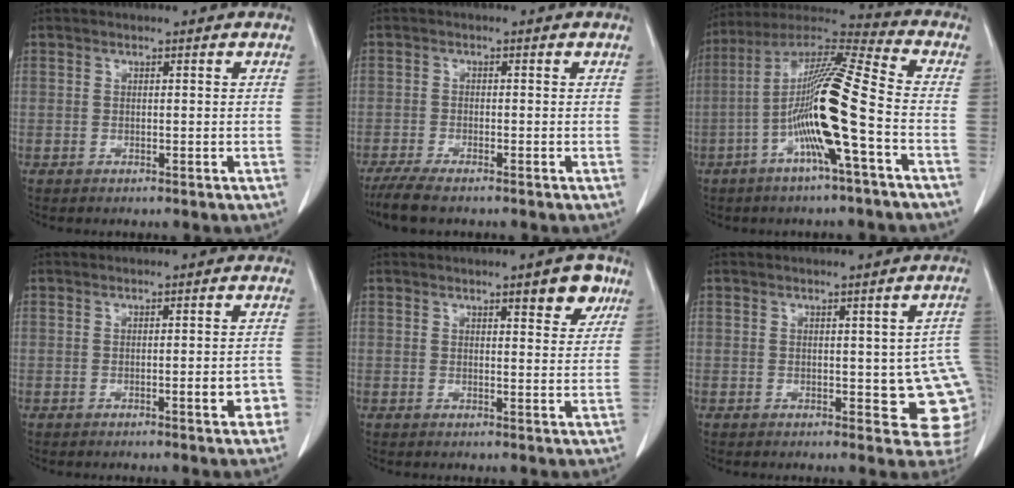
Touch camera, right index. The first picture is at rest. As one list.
[{"total": 4.6, "force": [-3.6, 0.7, 2.8], "torque": [-0.052, -0.011, -0.062]}, {"total": 15.3, "force": [-4.1, -0.4, 14.7], "torque": [-0.275, 0.009, -0.086]}, {"total": 3.7, "force": [-1.6, 0.7, 3.3], "torque": [-0.035, 0.001, -0.019]}, {"total": 4.9, "force": [3.0, 1.2, 3.6], "torque": [-0.042, -0.004, 0.037]}, {"total": 9.4, "force": [-0.4, 3.8, 8.6], "torque": [-0.088, 0.005, -0.001]}]